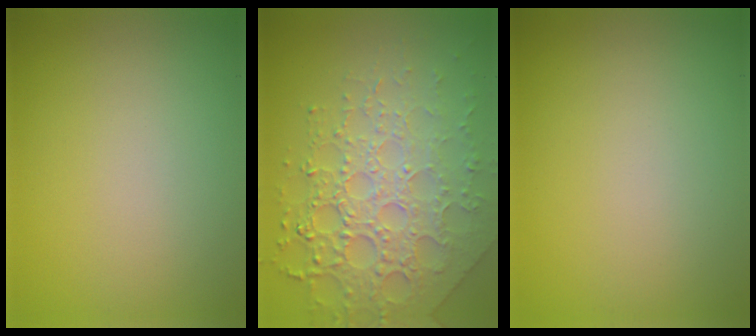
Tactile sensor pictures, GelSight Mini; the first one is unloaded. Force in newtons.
{"total": 8.1, "press": 5.6, "slide": 5.9}
{"total": 0.0}